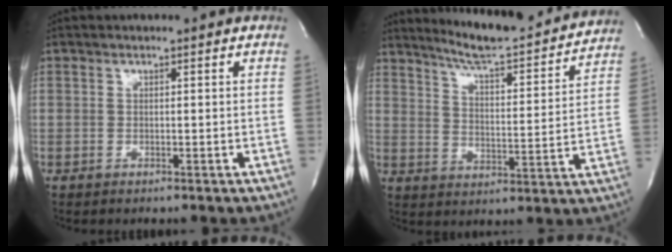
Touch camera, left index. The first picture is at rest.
{"total": 18.3, "force": [16.9, 1.4, 6.8], "torque": [-0.104, -0.028, 0.232]}